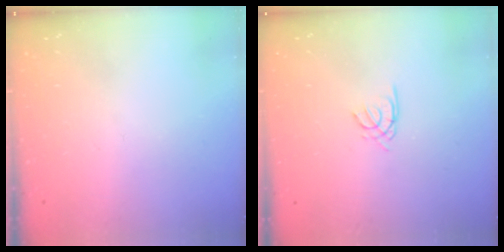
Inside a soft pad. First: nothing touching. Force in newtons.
{"total": 1.5, "press": 1.4, "slide": 0.4}